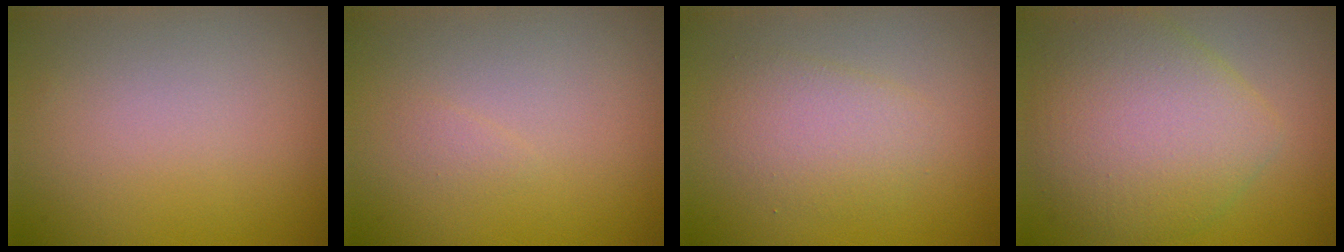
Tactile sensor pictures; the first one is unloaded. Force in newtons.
{"total": 0.5, "press": 0.5, "slide": 0.0}
{"total": 2.7, "press": 2.7, "slide": 0.1}
{"total": 7.0, "press": 7.0, "slide": 0.2}